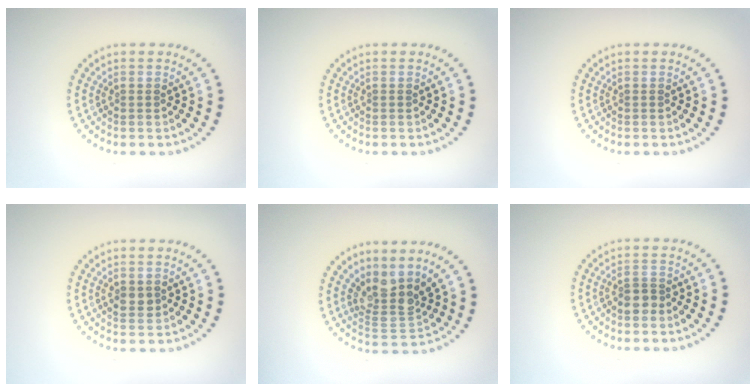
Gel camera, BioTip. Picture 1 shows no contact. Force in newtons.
{"total": 0.0}
{"total": 0.0}
{"total": 1.5, "press": 1.5, "slide": 0.2}
{"total": 3.6, "press": 2.8, "slide": 2.4}
{"total": 1.7, "press": 1.5, "slide": 0.8}